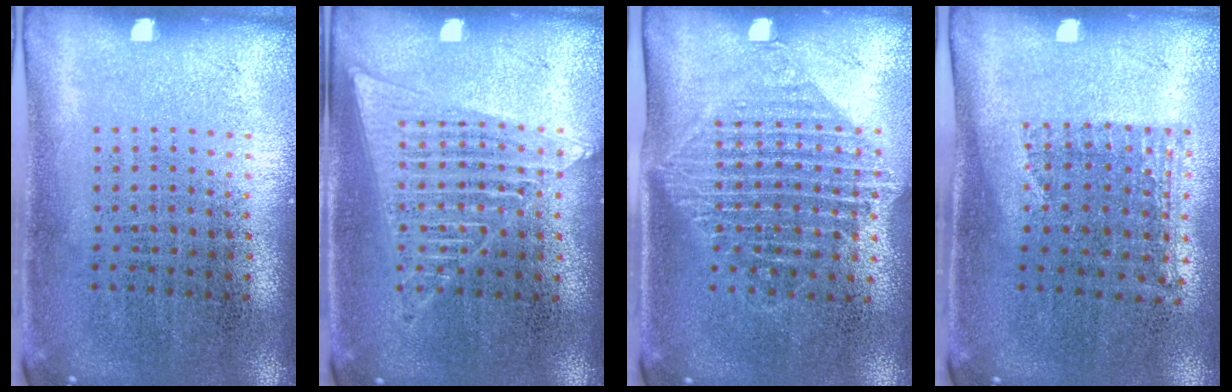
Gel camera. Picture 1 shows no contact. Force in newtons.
{"total": 1.4, "press": 1.4, "slide": 0.1}
{"total": 1.4, "press": 1.2, "slide": 0.9}
{"total": 1.1, "press": 0.9, "slide": 0.6}